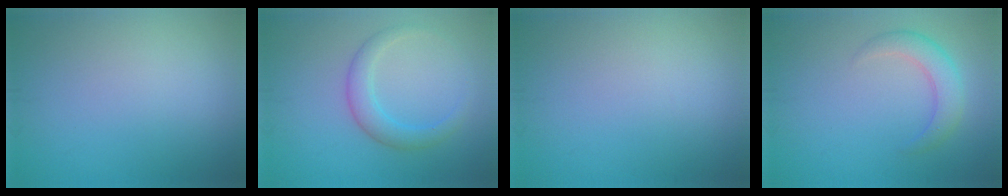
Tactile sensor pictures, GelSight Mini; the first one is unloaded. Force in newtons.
{"total": 2.7, "press": 2.7, "slide": 0.1}
{"total": 0.0}
{"total": 3.0, "press": 3.0, "slide": 0.1}